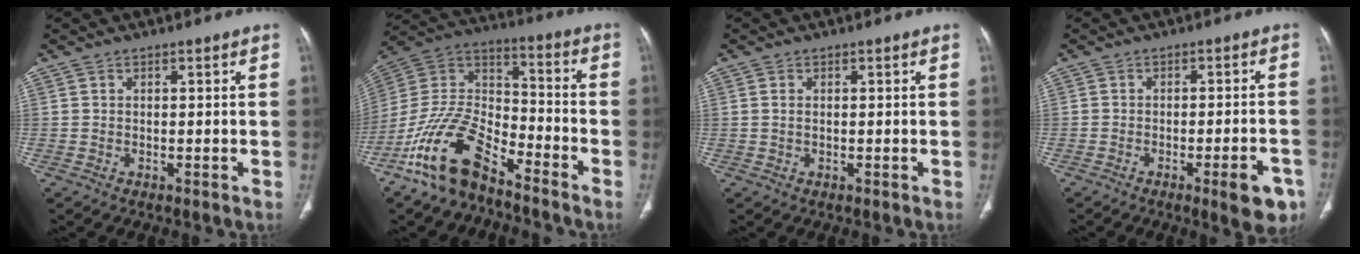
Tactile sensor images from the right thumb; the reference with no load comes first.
{"total": 15.5, "force": [-11.0, 6.4, 8.9], "torque": [-0.160, 0.079, -0.213]}
{"total": 0.9, "force": [0.1, 0.5, 0.7], "torque": [-0.018, 0.001, 0.003]}
{"total": 7.5, "force": [-4.1, 1.8, 6.1], "torque": [-0.062, 0.013, -0.048]}